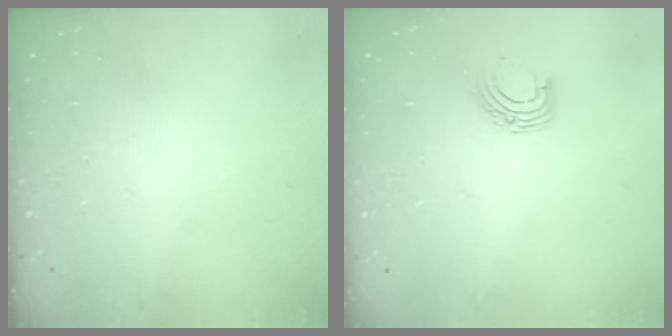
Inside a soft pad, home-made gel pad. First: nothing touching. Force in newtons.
{"total": 5.9, "press": 5.9, "slide": 0.6}